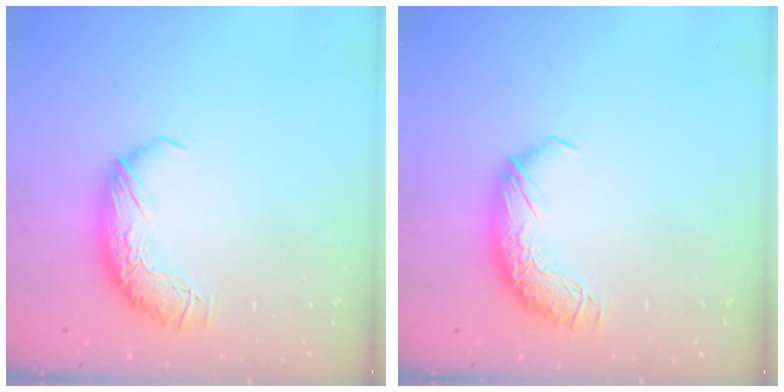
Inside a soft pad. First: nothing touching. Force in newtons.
{"total": 0.0}